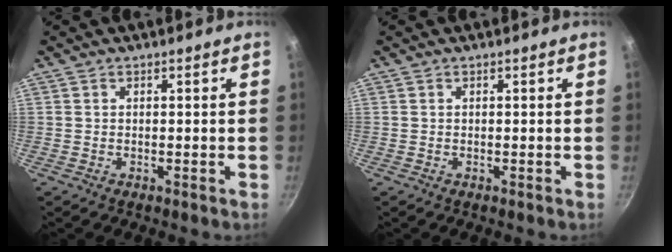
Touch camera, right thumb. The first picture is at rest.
{"total": 0.0}